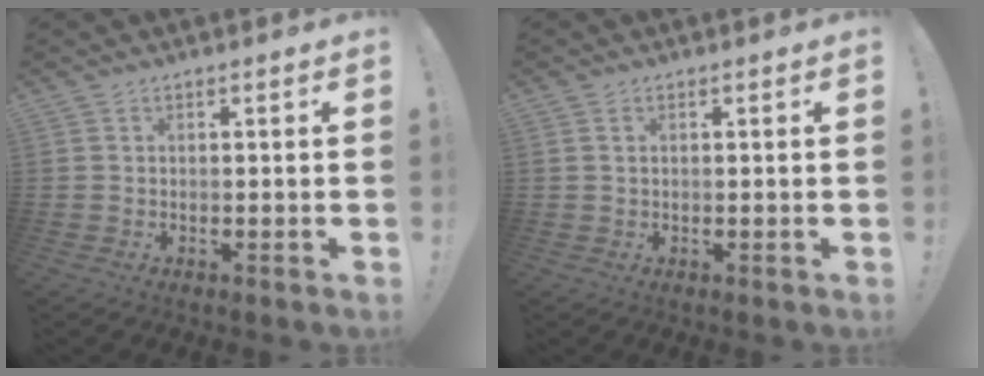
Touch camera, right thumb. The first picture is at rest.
{"total": 1.1, "force": [0.6, 0.7, 0.7], "torque": [-0.009, -0.001, 0.009]}